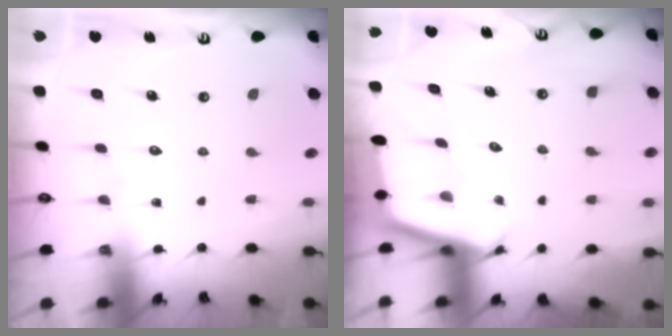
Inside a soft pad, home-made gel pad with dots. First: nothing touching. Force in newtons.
{"total": 2.5, "press": 2.5, "slide": 0.1}